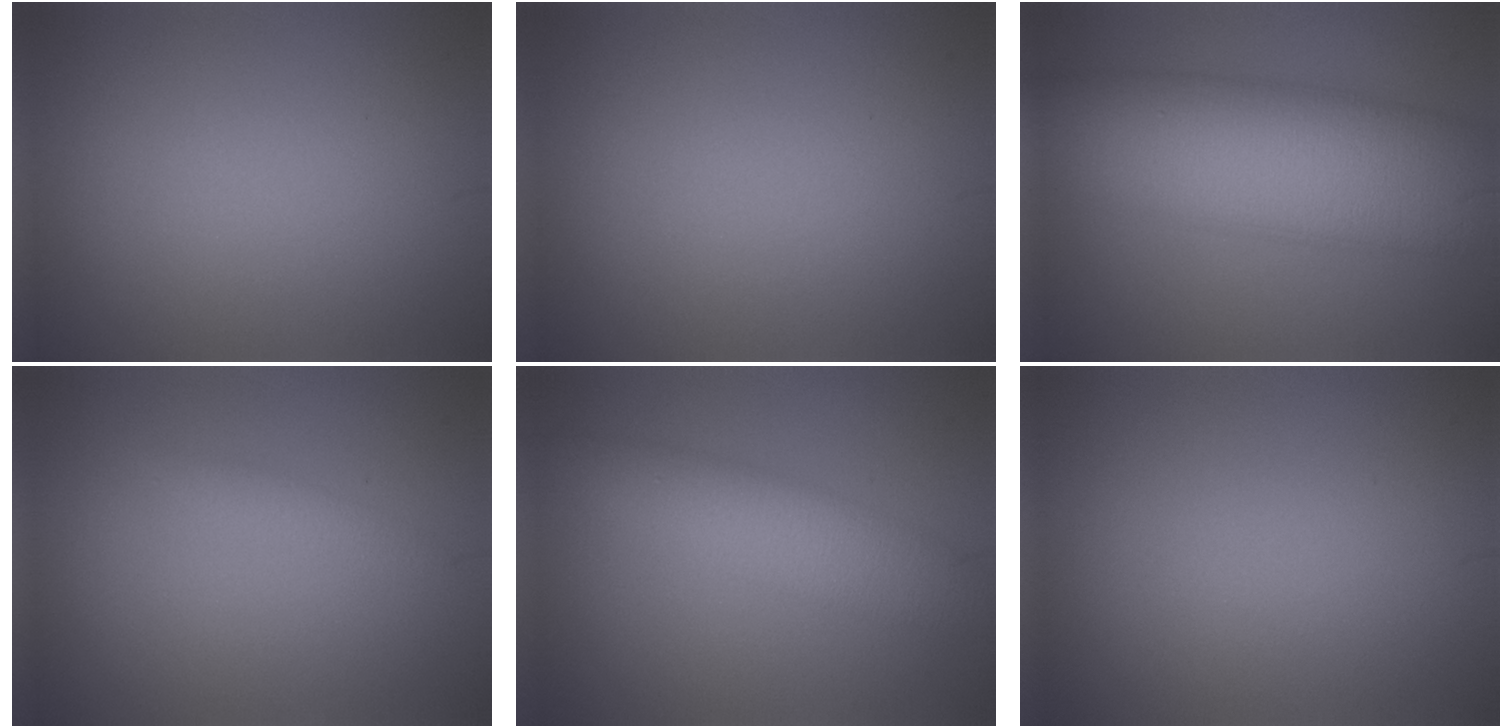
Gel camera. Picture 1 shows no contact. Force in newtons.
{"total": 0.0}
{"total": 12.1, "press": 12.1, "slide": 0.3}
{"total": 1.0, "press": 1.0, "slide": 0.1}
{"total": 4.5, "press": 4.5, "slide": 0.1}
{"total": 0.0}